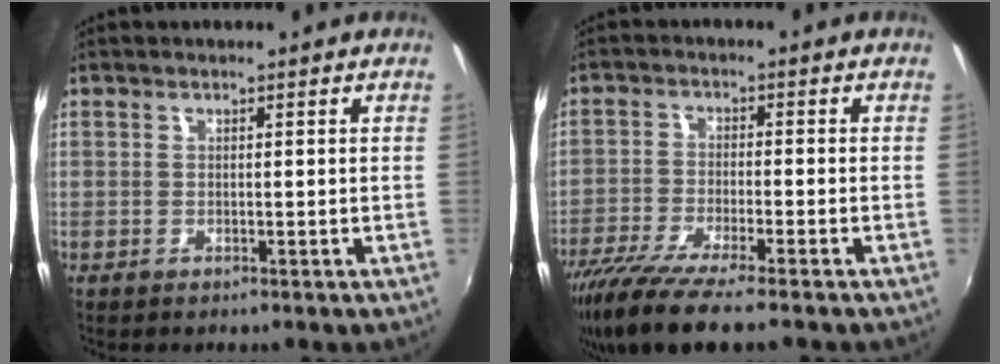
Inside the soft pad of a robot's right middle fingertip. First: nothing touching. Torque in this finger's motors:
{"motor_torque": [1.16, -0.98, 0.30, 0.11]}